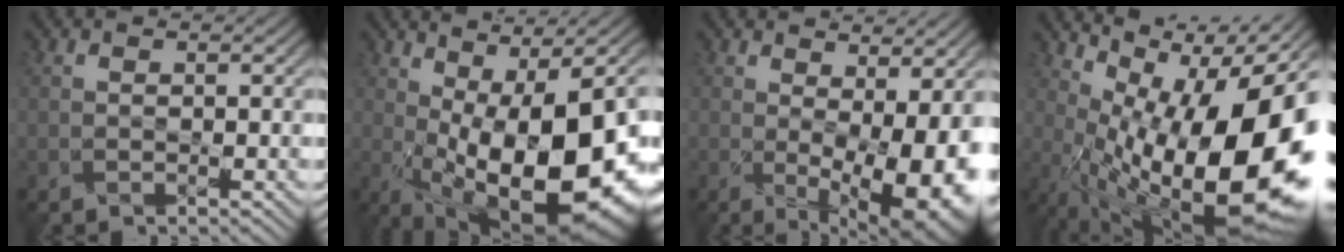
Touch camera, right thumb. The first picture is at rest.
{"total": 14.8, "force": [-2.5, 6.9, 12.9], "torque": [-0.204, -0.032, -0.019]}
{"total": 11.7, "force": [-2.0, 5.8, 9.9], "torque": [-0.128, -0.031, 0.001]}
{"total": 15.5, "force": [-0.1, 6.8, 13.9], "torque": [-0.187, -0.013, 0.009]}